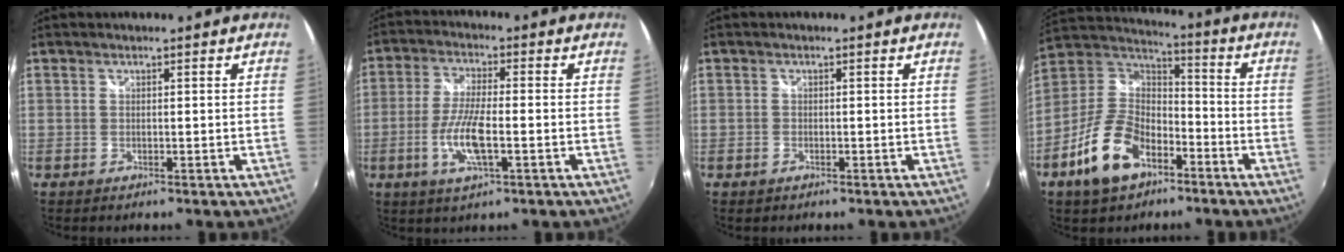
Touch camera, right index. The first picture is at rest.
{"total": 8.9, "force": [-2.6, 2.3, 8.2], "torque": [-0.170, -0.006, -0.052]}
{"total": 1.1, "force": [-0.7, 0.8, 0.3], "torque": [-0.007, -0.002, -0.012]}
{"total": 15.5, "force": [-8.0, 9.1, 9.6], "torque": [-0.207, 0.007, -0.142]}